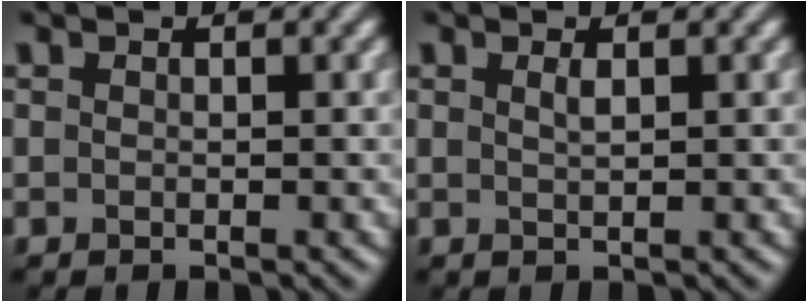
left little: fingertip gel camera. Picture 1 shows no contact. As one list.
[{"total": 0.8, "force": [0.4, 0.2, 0.7], "torque": [-0.012, 0.001, 0.008]}]